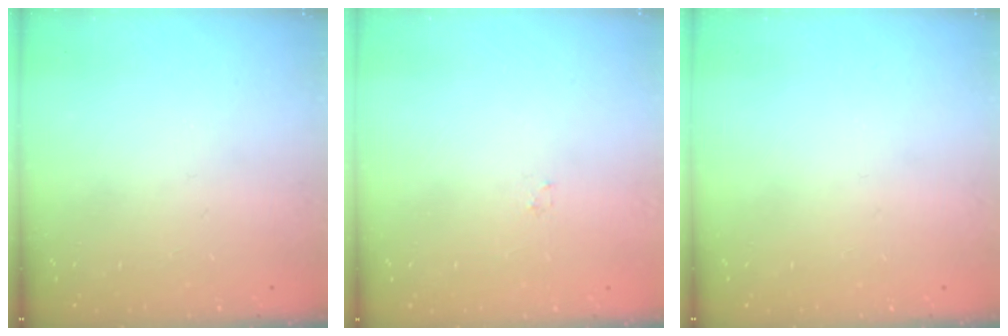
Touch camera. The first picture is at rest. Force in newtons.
{"total": 0.8, "press": 0.8, "slide": 0.2}
{"total": 0.0}